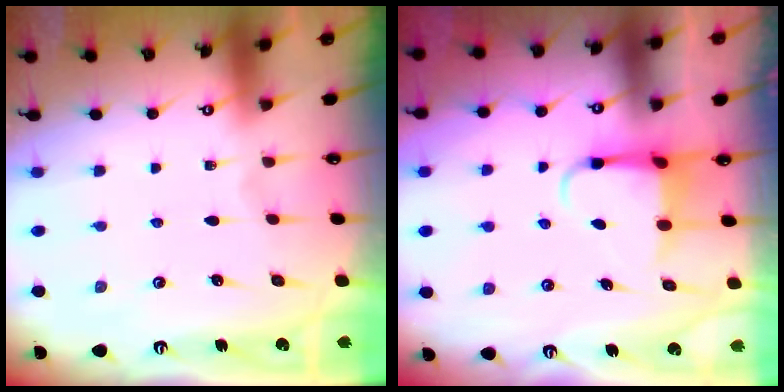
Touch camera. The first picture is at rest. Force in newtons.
{"total": 4.4, "press": 4.3, "slide": 0.3}